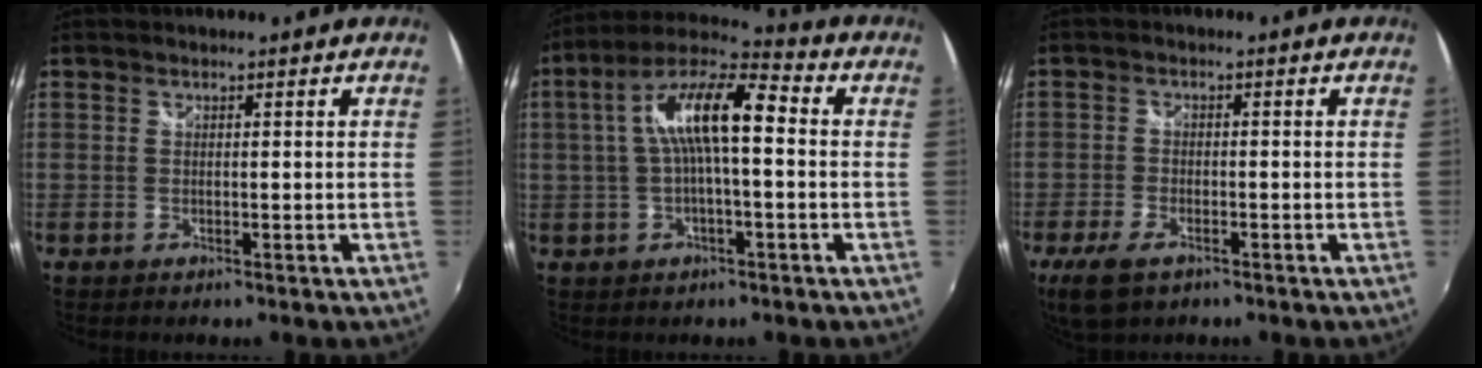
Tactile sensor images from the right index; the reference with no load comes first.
{"total": 12.8, "force": [0.7, 3.5, 12.3], "torque": [-0.232, 0.026, 0.008]}
{"total": 6.8, "force": [-4.3, 3.2, 4.2], "torque": [-0.109, -0.018, -0.078]}